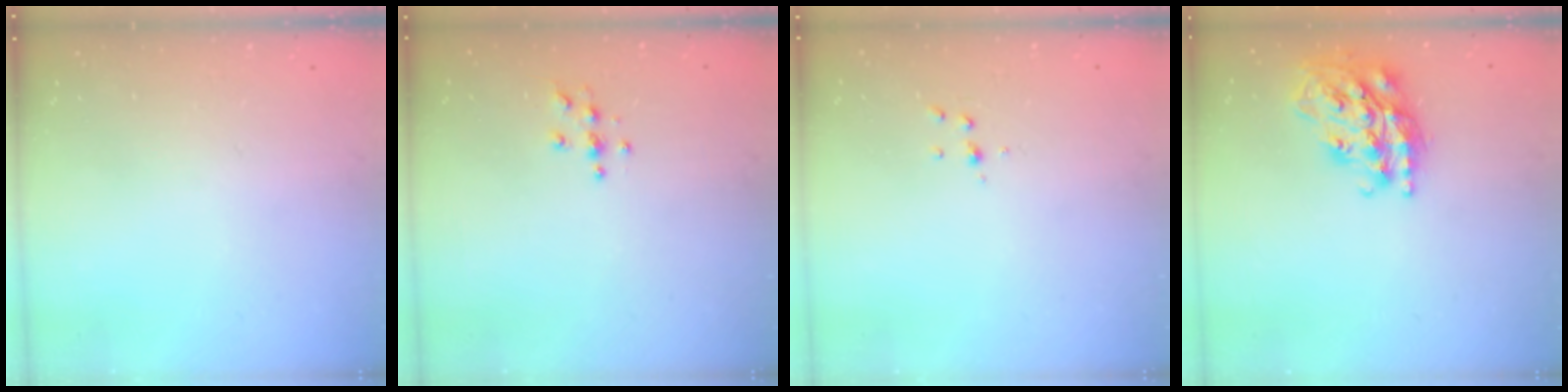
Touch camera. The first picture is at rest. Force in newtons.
{"total": 3.8, "press": 3.8, "slide": 0.4}
{"total": 3.8, "press": 3.8, "slide": 0.4}
{"total": 21.4, "press": 21.4, "slide": 1.6}